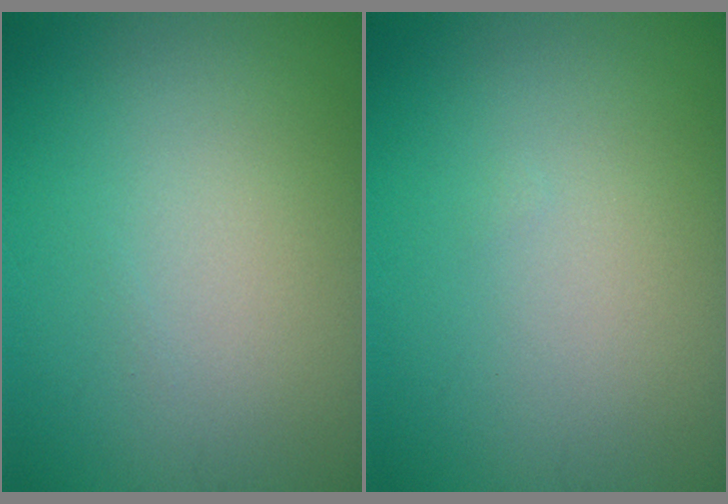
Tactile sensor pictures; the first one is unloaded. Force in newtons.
{"total": 0.0}